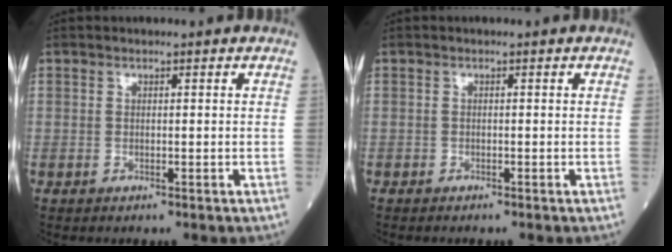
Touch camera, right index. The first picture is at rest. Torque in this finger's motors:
{"motor_torque": [-0.22, -0.19, -0.07, -0.01]}